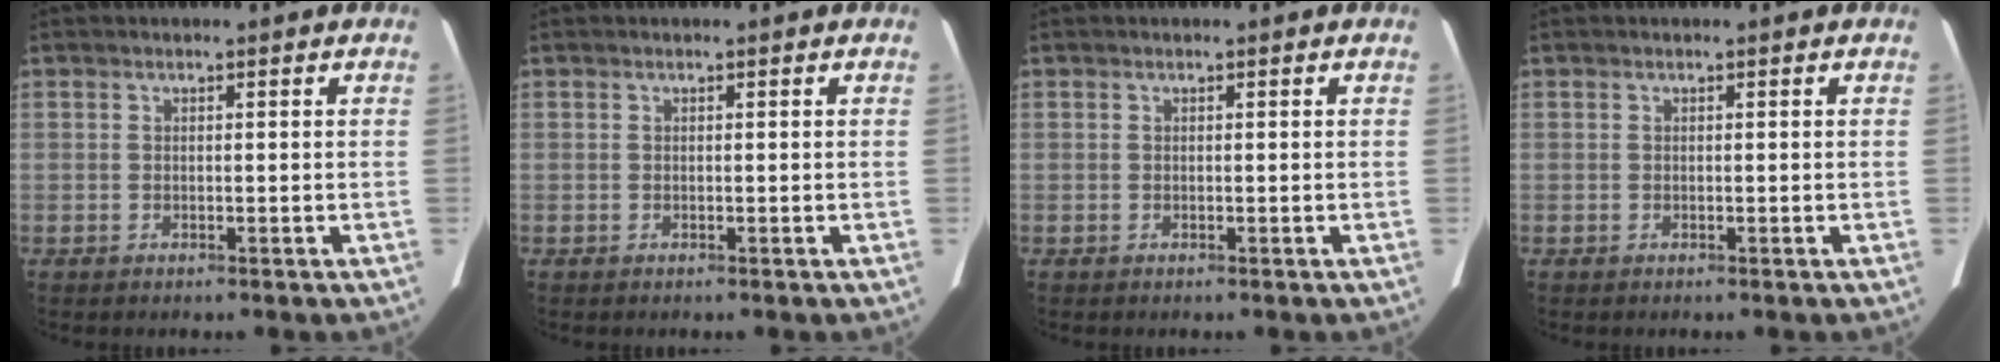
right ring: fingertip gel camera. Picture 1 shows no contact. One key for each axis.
{"total": 0.0}
{"total": 0.0}
{"total": 0.0}